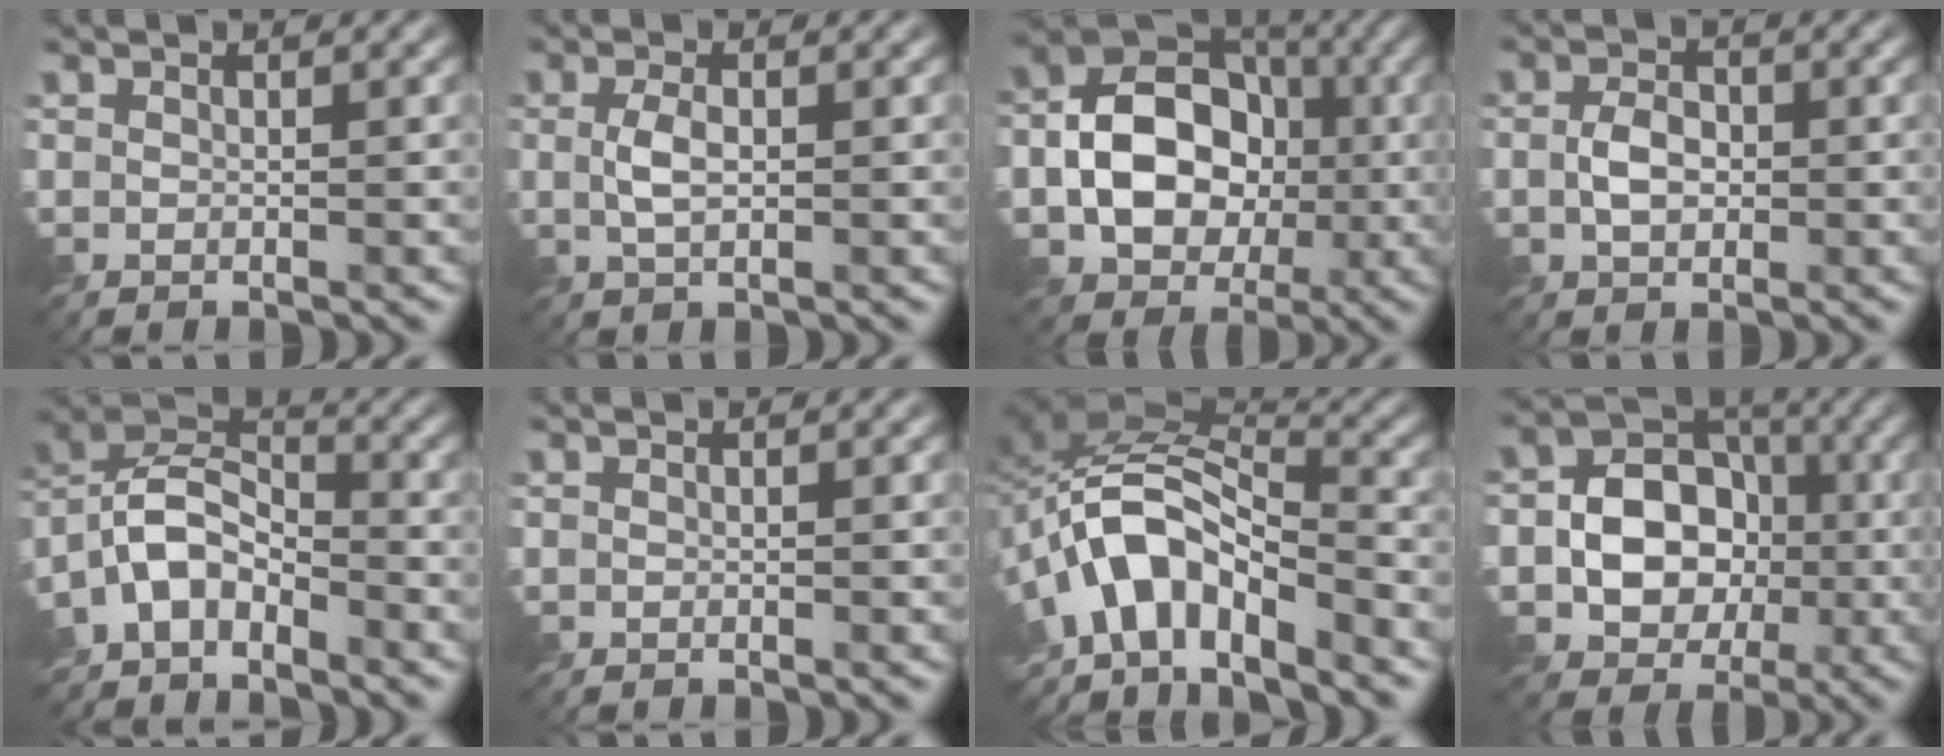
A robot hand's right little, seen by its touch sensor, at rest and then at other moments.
{"total": 2.1, "force": [0.1, 0.8, 2.0], "torque": [-0.046, 0.002, 0.002]}
{"total": 9.9, "force": [-0.9, 7.4, 6.5], "torque": [-0.101, 0.007, -0.024]}
{"total": 2.8, "force": [-0.2, 1.9, 2.1], "torque": [-0.044, 0.001, -0.006]}
{"total": 5.8, "force": [-3.9, 2.8, 3.3], "torque": [-0.067, 0.011, -0.087]}
{"total": 0.0}
{"total": 9.4, "force": [-5.3, 4.4, 6.4], "torque": [-0.103, 0.010, -0.104]}
{"total": 8.9, "force": [-1.0, 7.4, 5.0], "torque": [-0.054, 0.007, -0.030]}